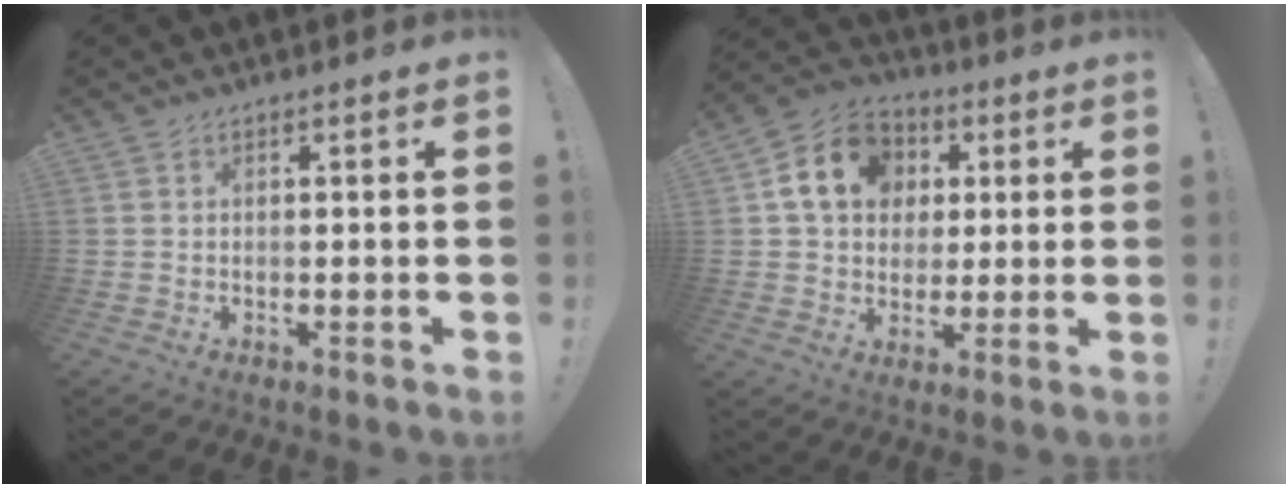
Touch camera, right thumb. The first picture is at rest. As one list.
[{"total": 14.9, "force": [4.2, 12.1, 7.5], "torque": [-0.107, 0.003, 0.087]}]